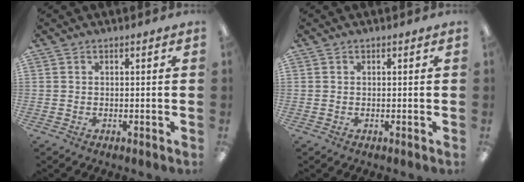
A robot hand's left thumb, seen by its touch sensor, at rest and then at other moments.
{"total": 0.0}